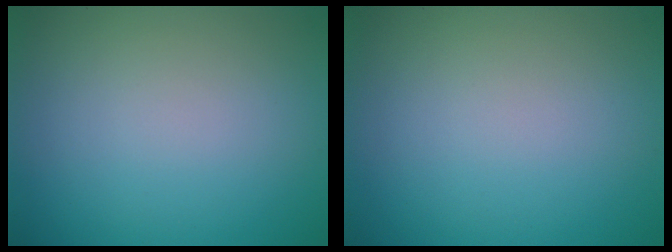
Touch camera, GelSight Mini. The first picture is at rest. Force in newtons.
{"total": 0.0}